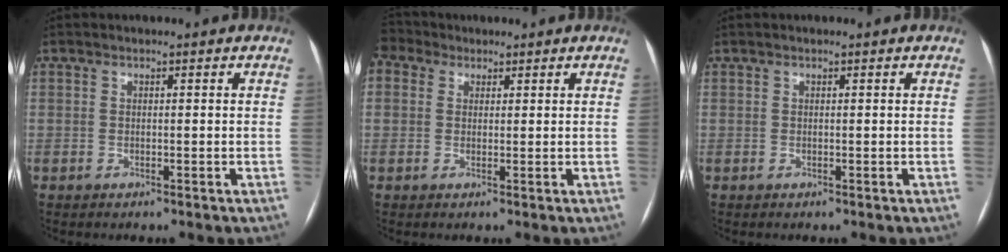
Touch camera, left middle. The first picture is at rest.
{"total": 3.2, "force": [2.2, 2.3, 0.5], "torque": [-0.020, 0.022, 0.049]}
{"total": 0.0}